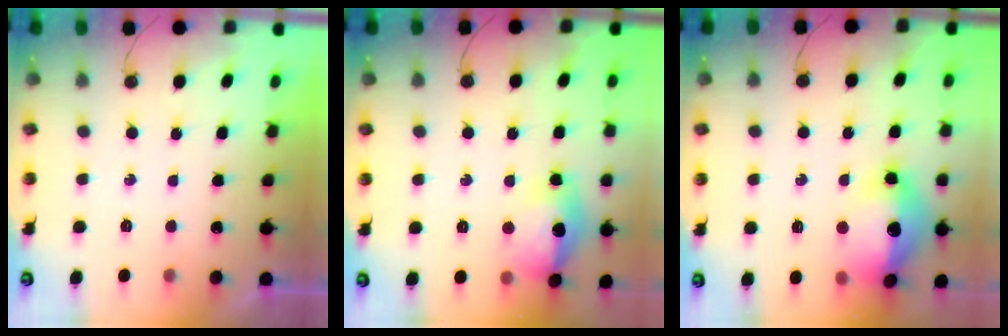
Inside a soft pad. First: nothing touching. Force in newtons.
{"total": 16.2, "press": 16.1, "slide": 1.4}
{"total": 16.4, "press": 16.3, "slide": 1.8}